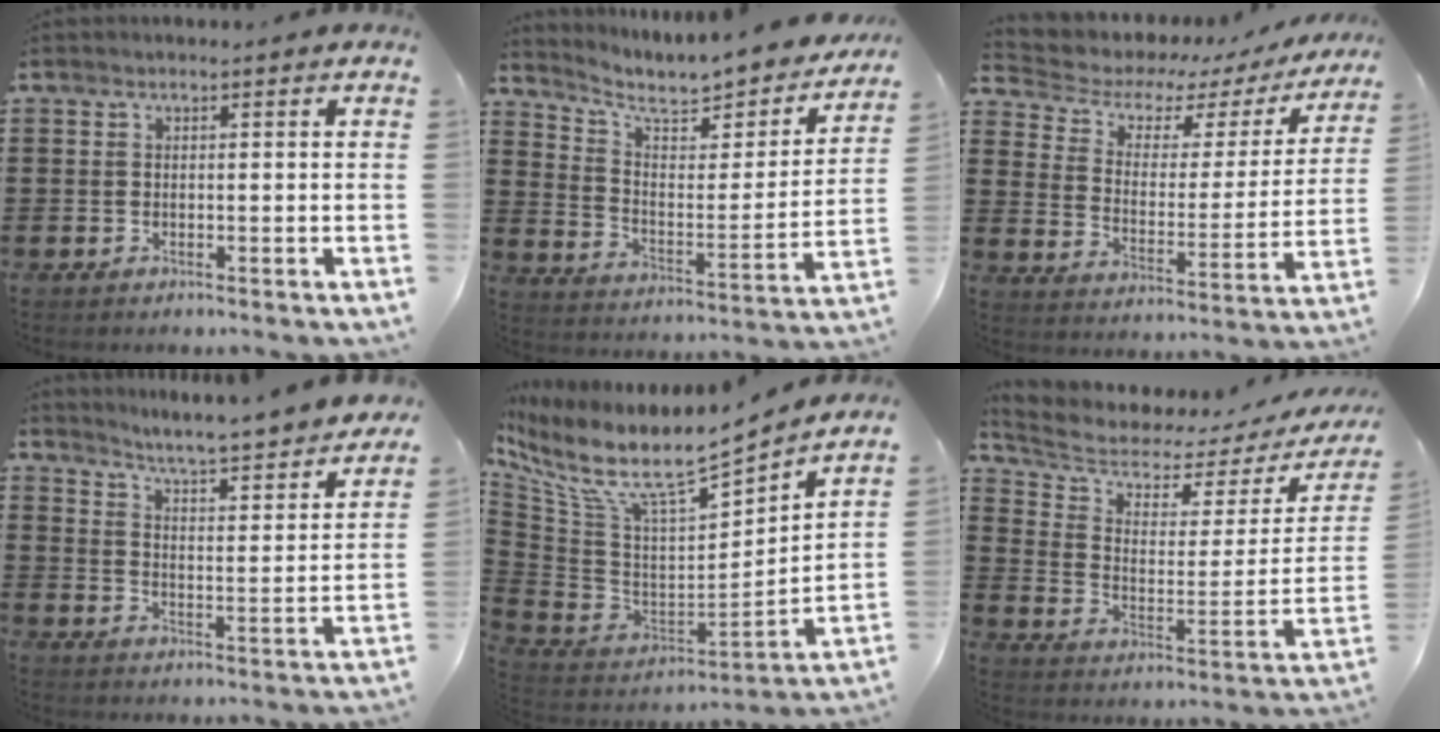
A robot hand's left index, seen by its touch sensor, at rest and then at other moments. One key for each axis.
{"total": 6.5, "fx": 5.6, "fy": 2.0, "fz": 2.7, "tx": -0.075, "ty": -0.046, "tz": 0.091}
{"total": 4.0, "fx": 2.6, "fy": 2.6, "fz": 1.6, "tx": -0.053, "ty": -0.024, "tz": 0.036}
{"total": 4.2, "fx": 4.0, "fy": -1.2, "fz": 0.7, "tx": -0.037, "ty": -0.048, "tz": 0.057}
{"total": 8.5, "fx": 5.8, "fy": 2.2, "fz": 5.8, "tx": -0.141, "ty": -0.060, "tz": 0.090}
{"total": 4.5, "fx": 4.0, "fy": 1.6, "fz": 1.3, "tx": -0.059, "ty": -0.039, "tz": 0.064}